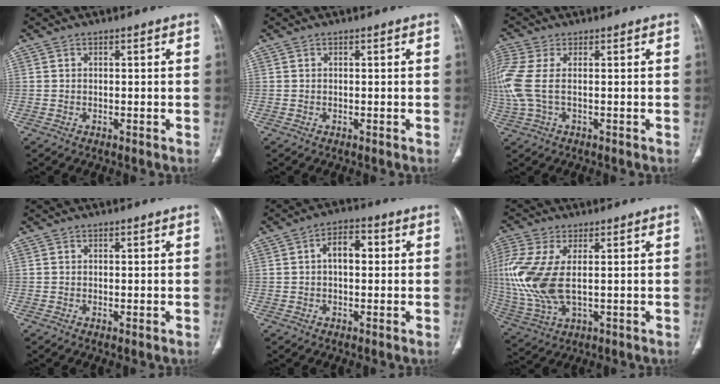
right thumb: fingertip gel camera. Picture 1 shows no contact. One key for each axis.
{"total": 0.0}
{"total": 7.4, "fx": 0.2, "fy": 3.2, "fz": 6.6, "tx": -0.210, "ty": 0.013, "tz": 0.010}
{"total": 0.0}
{"total": 5.5, "fx": 0.6, "fy": 3.2, "fz": 4.4, "tx": -0.062, "ty": 0.017, "tz": 0.003}
{"total": 14.0, "fx": 1.3, "fy": 6.8, "fz": 12.2, "tx": -0.307, "ty": -0.008, "tz": 0.036}